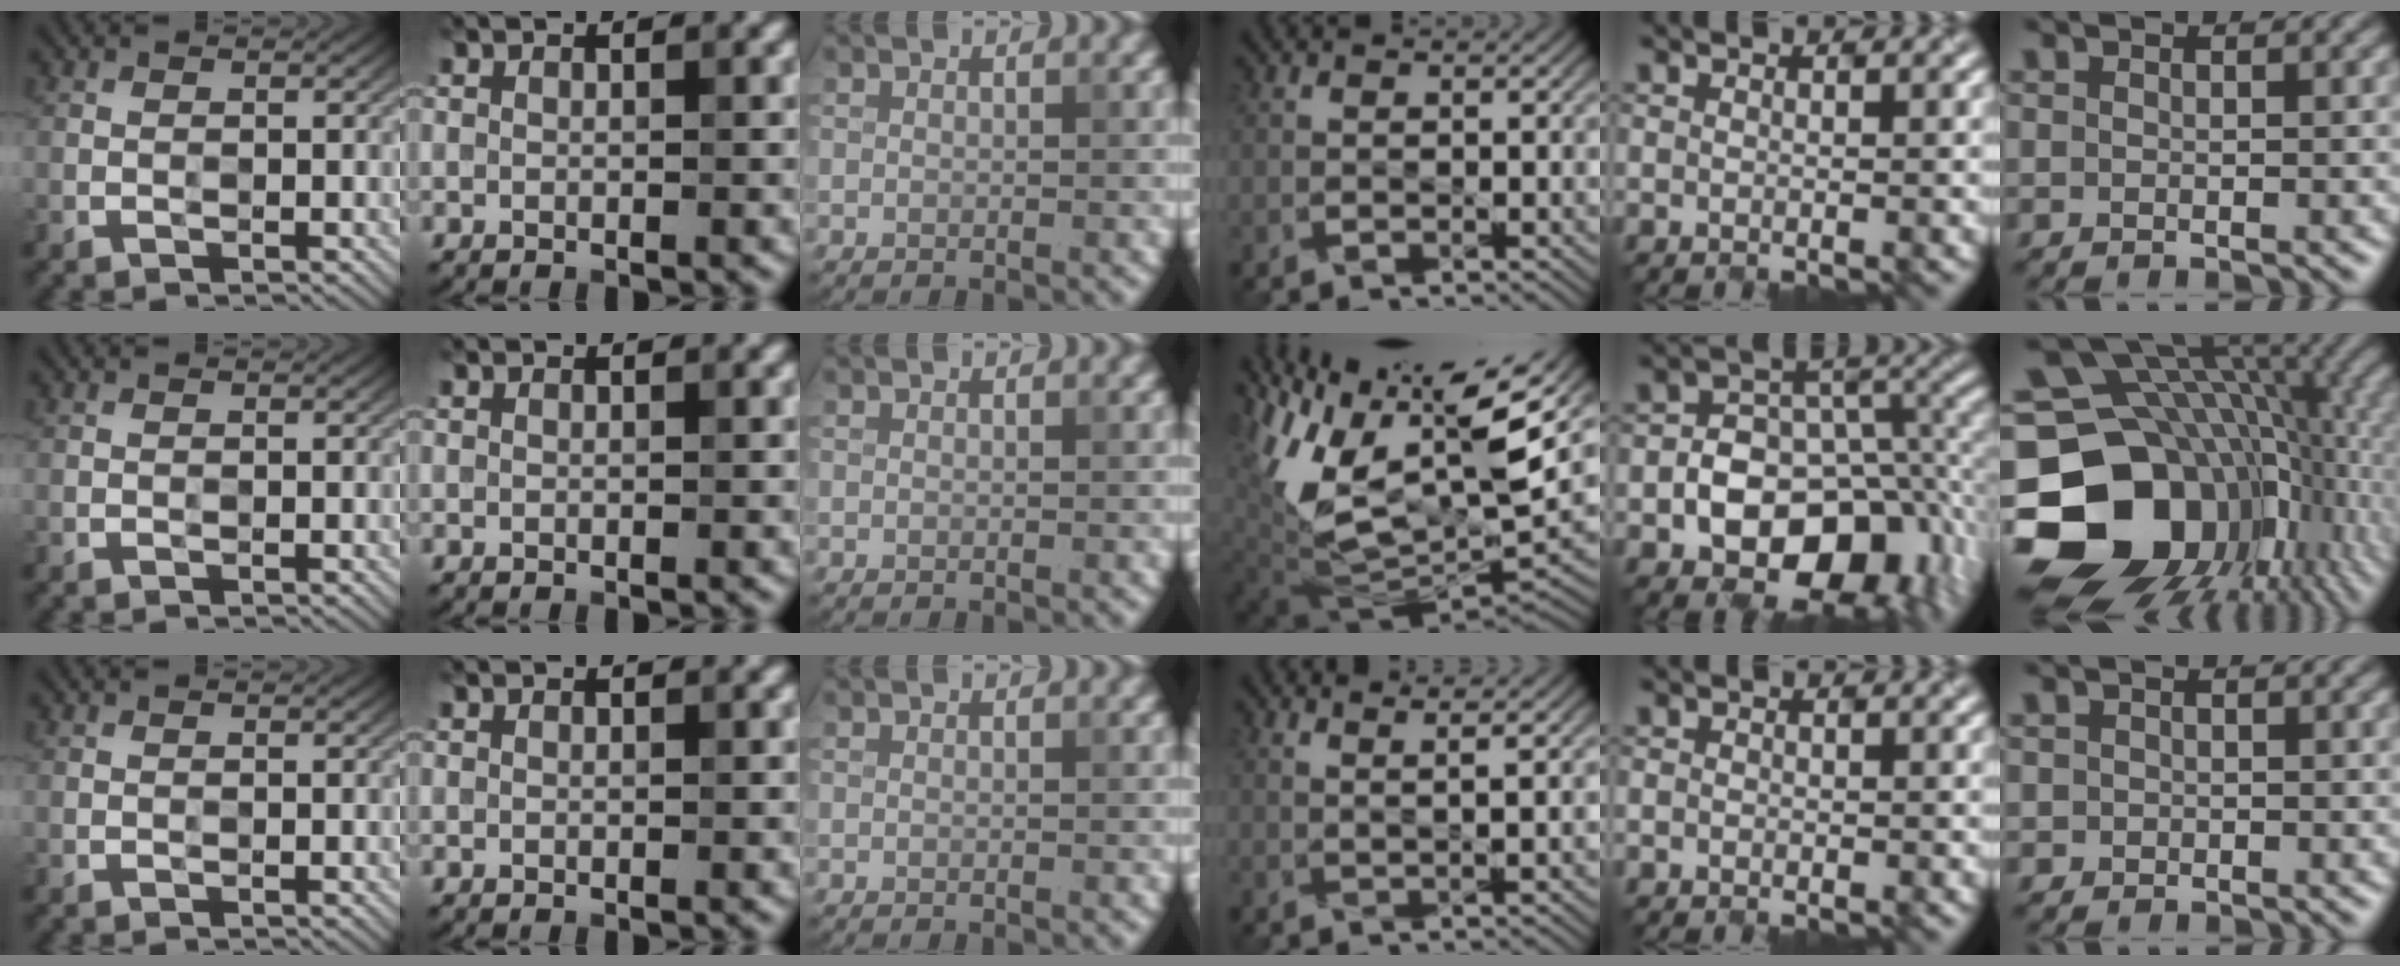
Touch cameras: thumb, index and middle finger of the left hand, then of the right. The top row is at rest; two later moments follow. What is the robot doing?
{"motion": "close", "object": "sandwich press"}